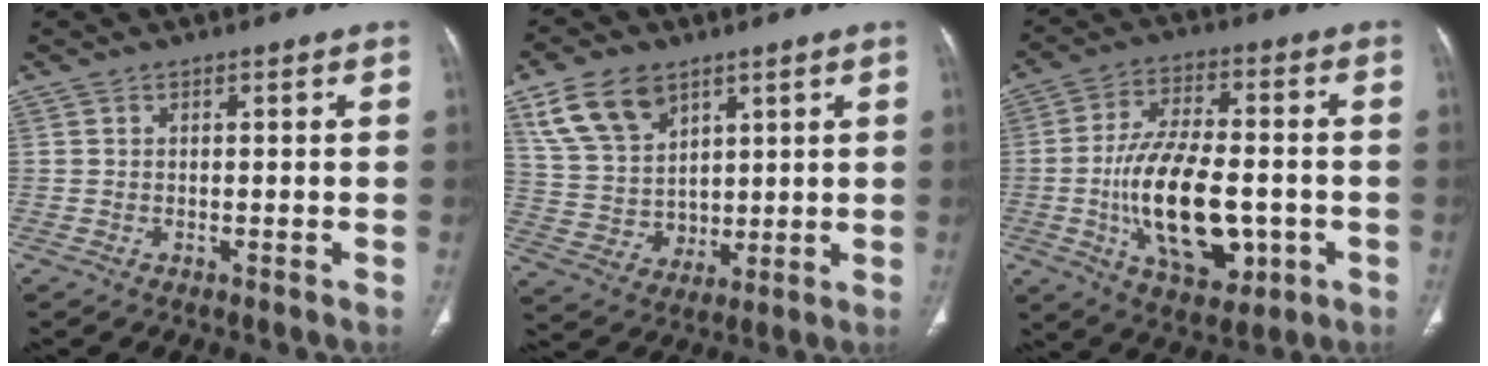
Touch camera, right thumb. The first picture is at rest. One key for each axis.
{"total": 13.3, "fx": 7.1, "fy": 9.2, "fz": 6.4, "tx": -0.095, "ty": -0.029, "tz": 0.149}
{"total": 19.0, "fx": -3.6, "fy": 9.6, "fz": 16.0, "tx": -0.260, "ty": 0.011, "tz": -0.047}